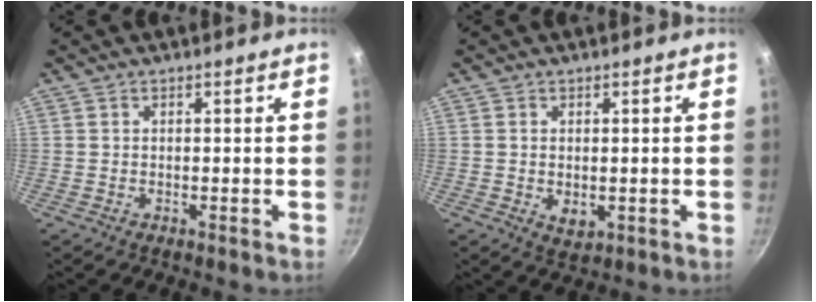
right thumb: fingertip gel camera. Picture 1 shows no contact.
{"total": 3.5, "force": [-0.3, 2.3, 2.6], "torque": [-0.040, -0.010, -0.001]}